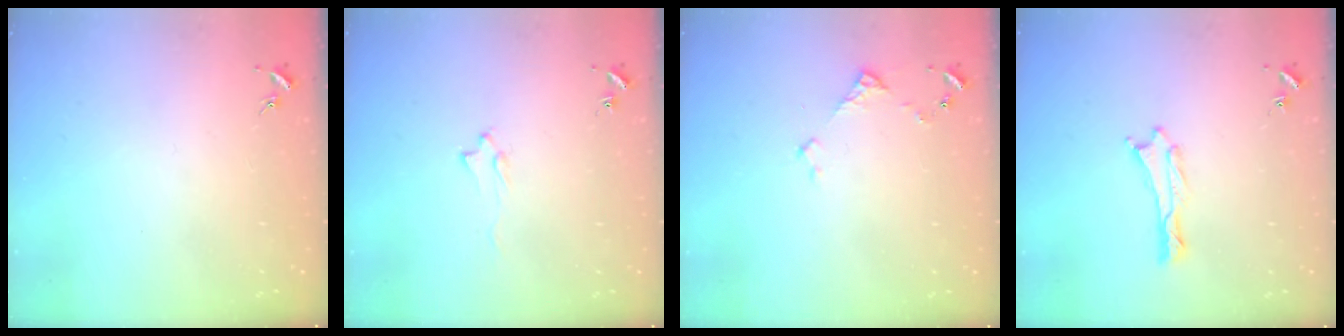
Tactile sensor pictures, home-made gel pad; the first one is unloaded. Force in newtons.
{"total": 1.6, "press": 1.5, "slide": 0.2}
{"total": 3.5, "press": 3.5, "slide": 0.4}
{"total": 0.0}